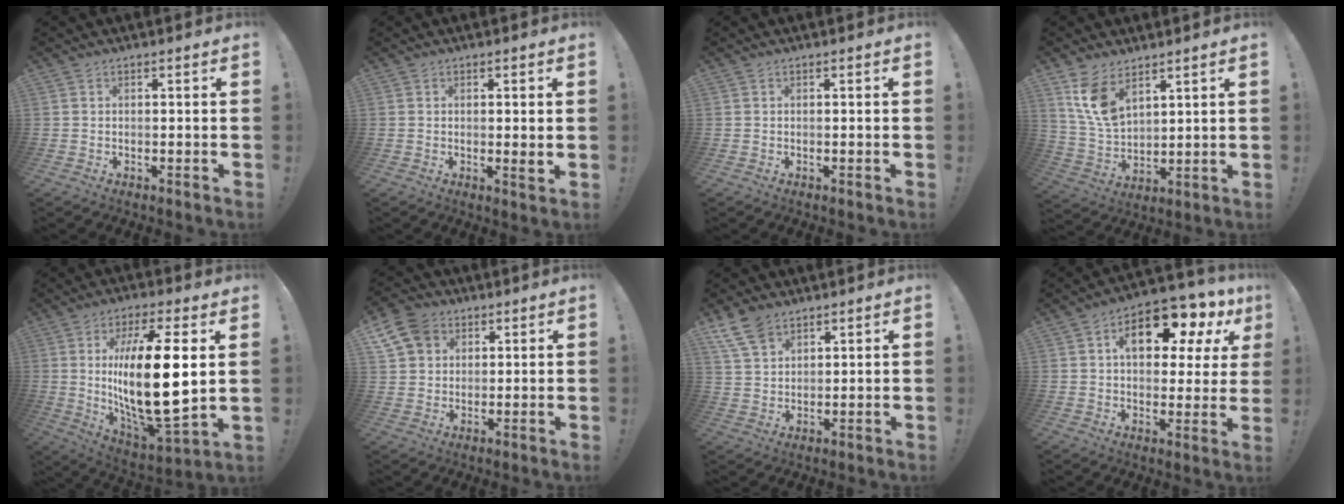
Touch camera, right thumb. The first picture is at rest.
{"total": 1.9, "force": [0.3, 0.2, 1.9], "torque": [-0.024, -0.008, 0.003]}
{"total": 0.0}
{"total": 10.8, "force": [6.8, 5.9, 6.0], "torque": [-0.122, -0.030, 0.134]}
{"total": 24.0, "force": [2.6, 7.9, 22.5], "torque": [-0.411, -0.025, 0.036]}
{"total": 9.8, "force": [4.5, 7.7, 4.1], "torque": [-0.078, -0.018, 0.091]}
{"total": 8.8, "force": [6.1, 4.9, 3.9], "torque": [-0.074, -0.024, 0.123]}
{"total": 15.7, "force": [6.8, 7.9, 11.7], "torque": [-0.171, -0.031, 0.109]}